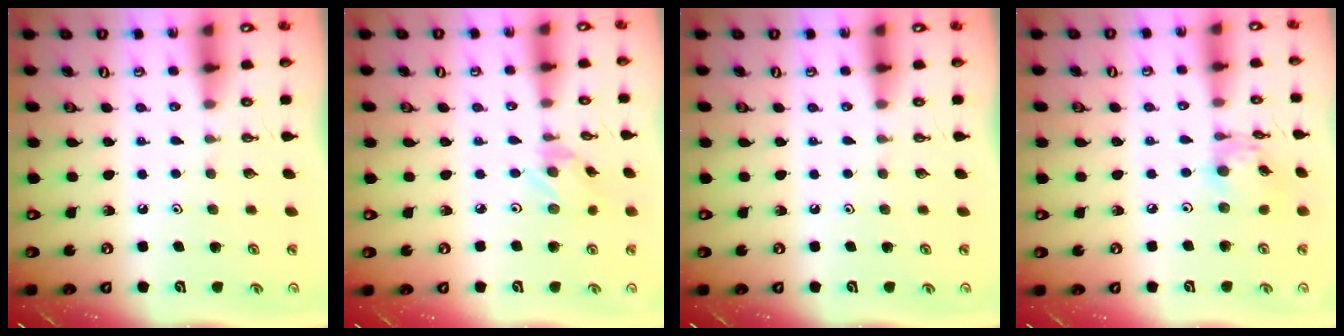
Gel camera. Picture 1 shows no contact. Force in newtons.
{"total": 1.3, "press": 1.3, "slide": 0.0}
{"total": 0.0}
{"total": 10.6, "press": 10.6, "slide": 0.9}